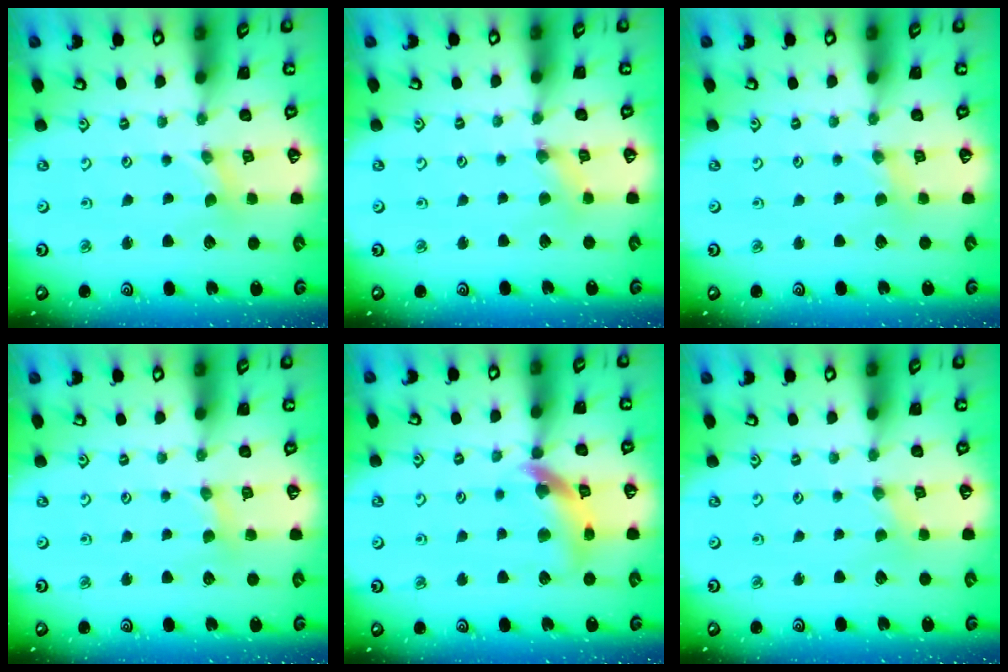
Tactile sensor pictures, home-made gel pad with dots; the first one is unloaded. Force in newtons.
{"total": 1.0, "press": 1.0, "slide": 0.3}
{"total": 2.4, "press": 2.3, "slide": 0.5}
{"total": 2.7, "press": 2.7, "slide": 0.3}
{"total": 11.5, "press": 11.4, "slide": 1.5}
{"total": 0.0}